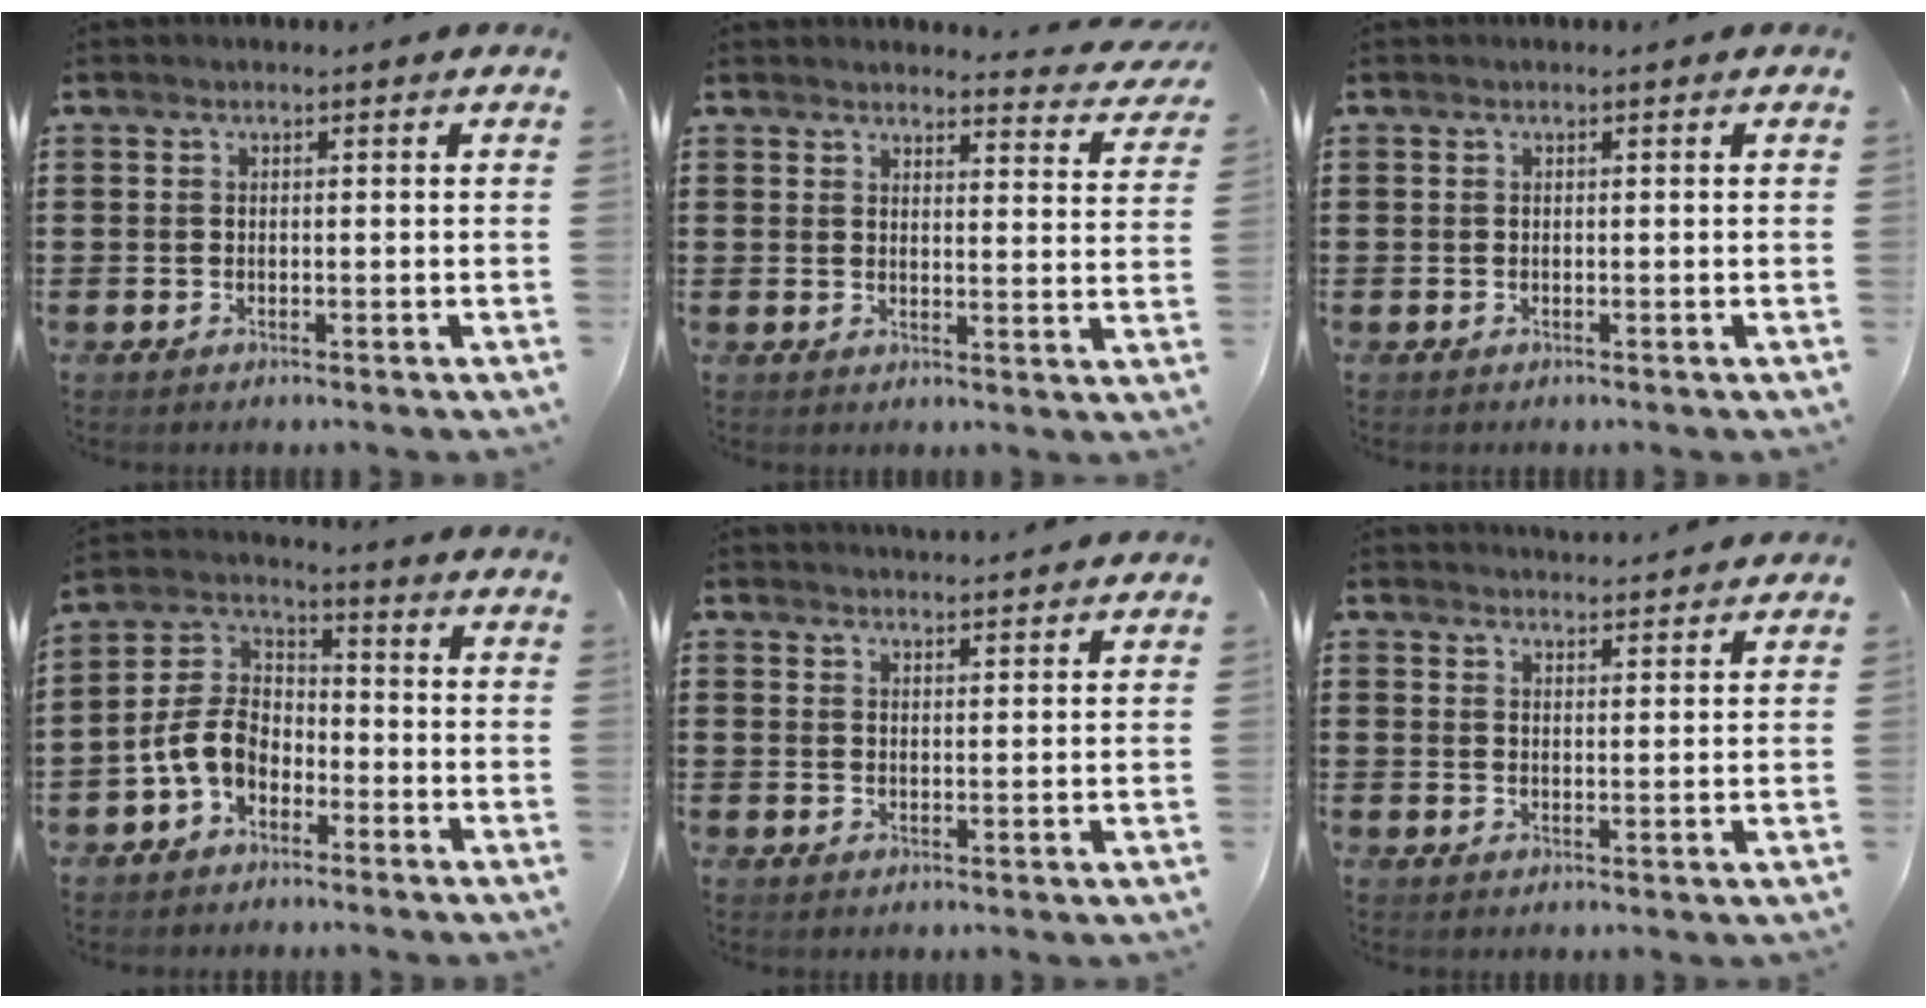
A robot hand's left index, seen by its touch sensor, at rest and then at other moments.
{"total": 3.2, "force": [3.1, 0.4, 0.7], "torque": [-0.021, -0.016, 0.054]}
{"total": 0.0}
{"total": 7.1, "force": [-3.5, 4.7, 4.0], "torque": [-0.112, 0.002, -0.075]}
{"total": 2.5, "force": [2.5, -0.2, -0.1], "torque": [-0.006, -0.007, 0.048]}
{"total": 2.9, "force": [2.9, -0.2, -0.1], "torque": [0.001, -0.017, 0.052]}